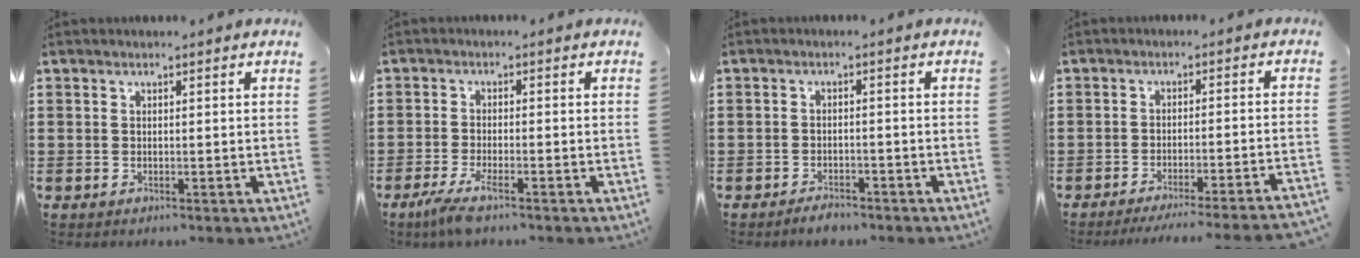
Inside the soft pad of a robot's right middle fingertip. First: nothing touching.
{"total": 3.7, "force": [-2.3, 0.3, 2.9], "torque": [-0.075, -0.015, -0.046]}
{"total": 2.2, "force": [-2.0, 0.6, 0.4], "torque": [-0.012, 0.002, -0.041]}
{"total": 3.7, "force": [-3.4, -0.5, 1.4], "torque": [-0.022, -0.007, -0.069]}